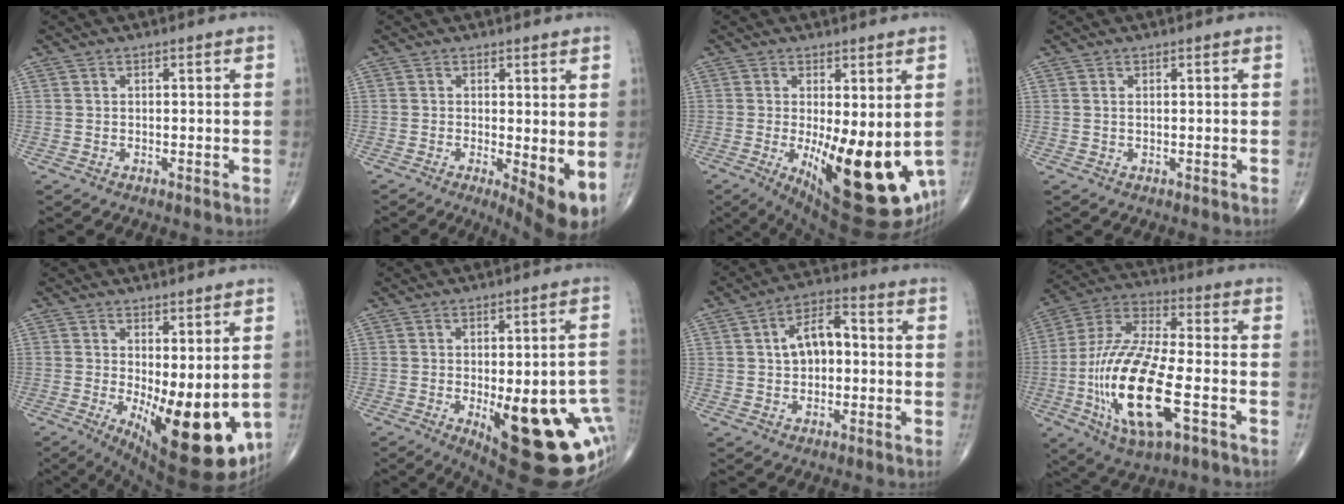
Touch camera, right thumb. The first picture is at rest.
{"total": 7.1, "force": [-0.7, 2.1, 6.8], "torque": [-0.100, -0.020, -0.009]}
{"total": 19.0, "force": [-3.4, 6.9, 17.4], "torque": [-0.214, -0.034, -0.021]}
{"total": 0.6, "force": [0.2, 0.2, 0.5], "torque": [-0.013, 0.002, 0.005]}
{"total": 16.6, "force": [-2.4, 6.4, 15.1], "torque": [-0.207, -0.036, -0.011]}
{"total": 25.4, "force": [-6.7, 8.9, 22.8], "torque": [-0.222, -0.002, -0.058]}
{"total": 8.6, "force": [0.5, 5.1, 6.8], "torque": [-0.101, 0.028, 0.000]}
{"total": 22.7, "force": [-6.2, 8.7, 20.0], "torque": [-0.415, 0.018, -0.101]}